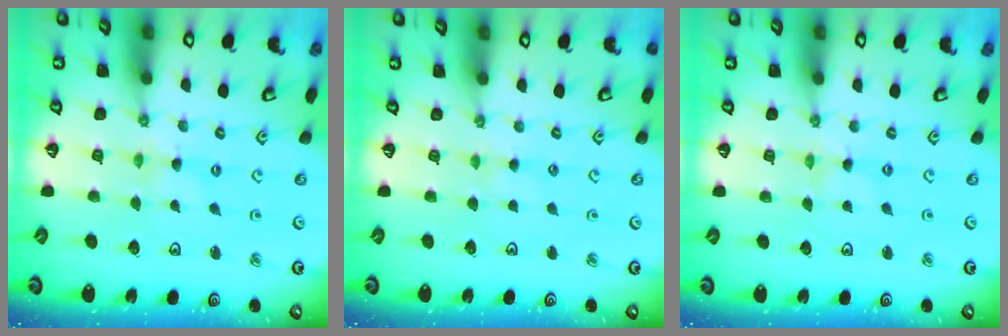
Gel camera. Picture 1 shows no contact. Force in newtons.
{"total": 2.1, "press": 2.1, "slide": 0.4}
{"total": 0.0}